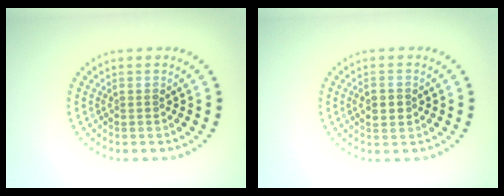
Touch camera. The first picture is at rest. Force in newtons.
{"total": 2.3, "press": 2.3, "slide": 0.1}